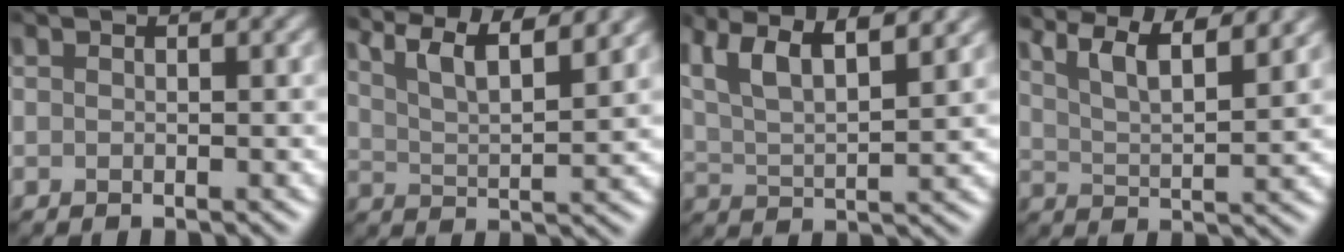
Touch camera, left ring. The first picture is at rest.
{"total": 9.8, "force": [7.3, 2.9, 5.8], "torque": [-0.084, 0.028, 0.082]}
{"total": 10.5, "force": [6.6, 4.0, 7.2], "torque": [-0.132, 0.042, 0.087]}
{"total": 8.6, "force": [6.4, 2.6, 5.2], "torque": [-0.074, 0.026, 0.072]}